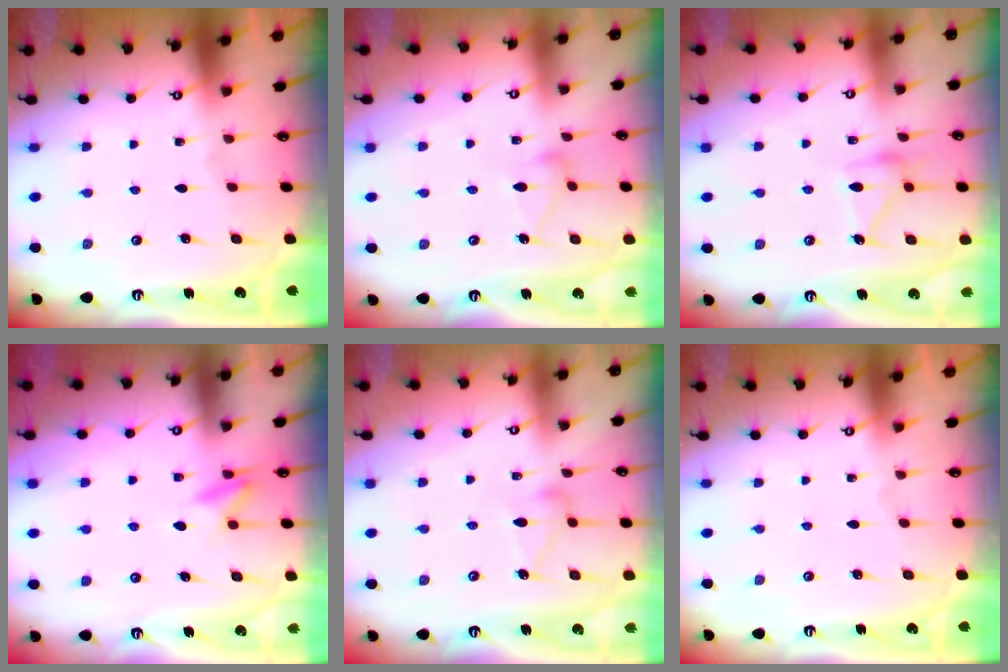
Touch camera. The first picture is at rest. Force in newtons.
{"total": 8.1, "press": 8.1, "slide": 0.4}
{"total": 14.2, "press": 14.2, "slide": 0.6}
{"total": 8.5, "press": 8.3, "slide": 1.9}
{"total": 11.8, "press": 11.8, "slide": 0.5}
{"total": 0.0}